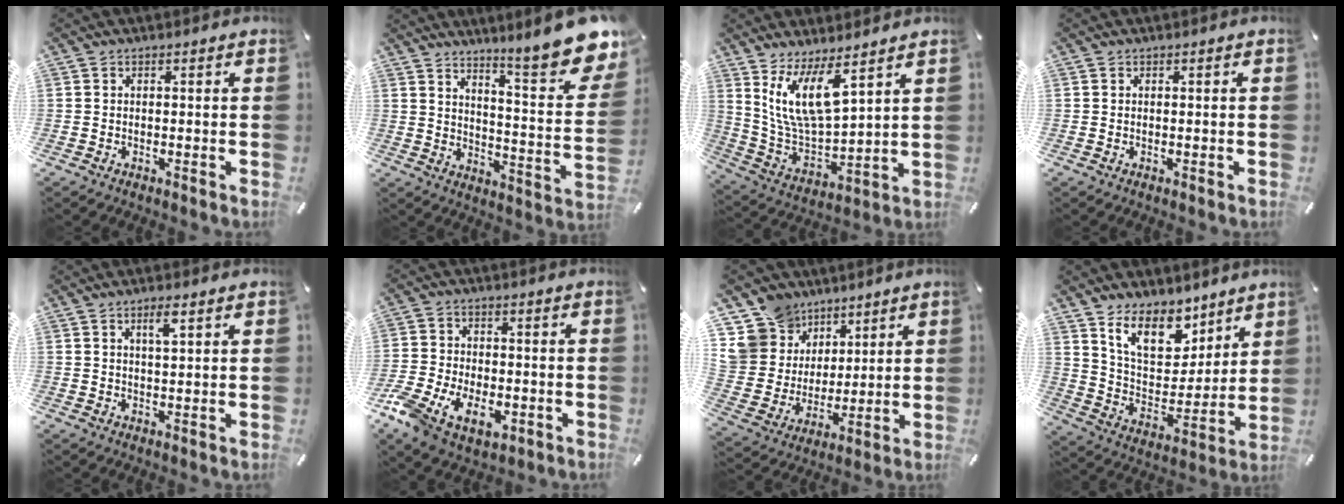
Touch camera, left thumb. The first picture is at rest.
{"total": 14.7, "force": [11.4, 3.0, 8.8], "torque": [-0.123, -0.108, 0.186]}
{"total": 14.2, "force": [8.6, 5.3, 9.9], "torque": [-0.230, -0.040, 0.153]}
{"total": 0.0}
{"total": 3.2, "force": [1.6, 0.5, 2.8], "torque": [-0.051, -0.001, 0.024]}
{"total": 10.6, "force": [-4.8, 6.8, 6.5], "torque": [-0.134, 0.014, -0.088]}
{"total": 12.8, "force": [6.9, 10.8, 1.4], "torque": [-0.034, -0.047, 0.141]}
{"total": 14.5, "force": [10.4, 8.1, 5.9], "torque": [-0.111, -0.068, 0.198]}